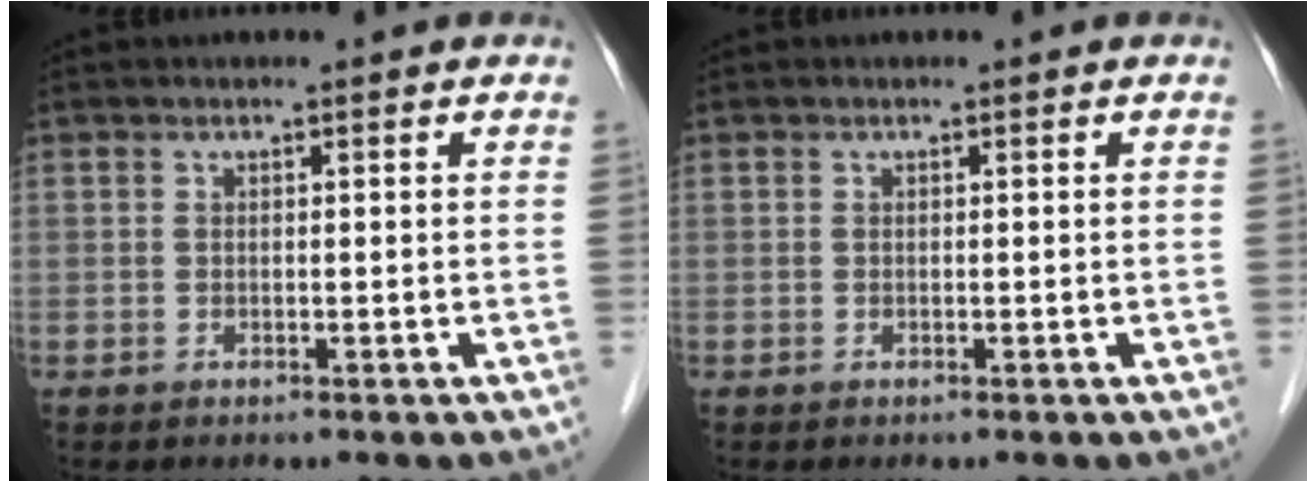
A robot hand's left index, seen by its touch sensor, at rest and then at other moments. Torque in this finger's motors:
{"motor_torque": [-0.07, -0.02, -0.01, -0.01]}